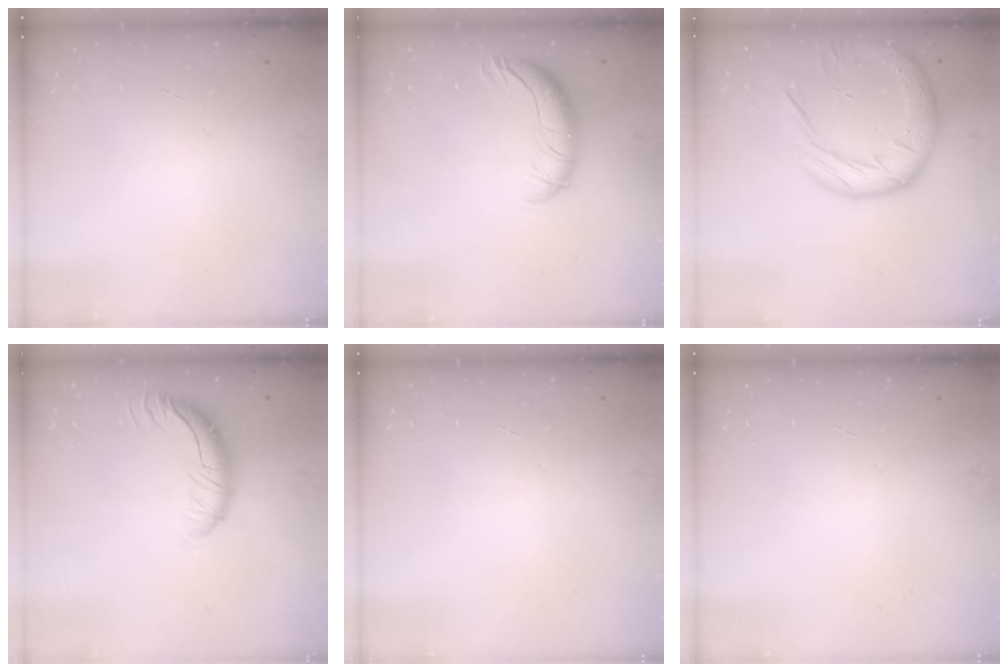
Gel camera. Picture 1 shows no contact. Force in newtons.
{"total": 10.3, "press": 9.9, "slide": 3.0}
{"total": 19.2, "press": 18.9, "slide": 3.5}
{"total": 12.2, "press": 12.1, "slide": 1.2}
{"total": 0.0}
{"total": 0.0}